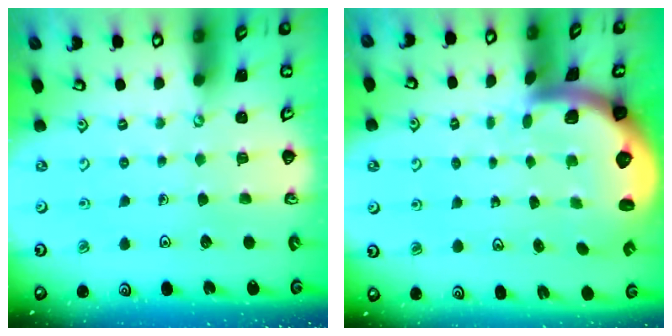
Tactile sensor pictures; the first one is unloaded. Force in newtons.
{"total": 1.9, "press": 1.9, "slide": 0.2}